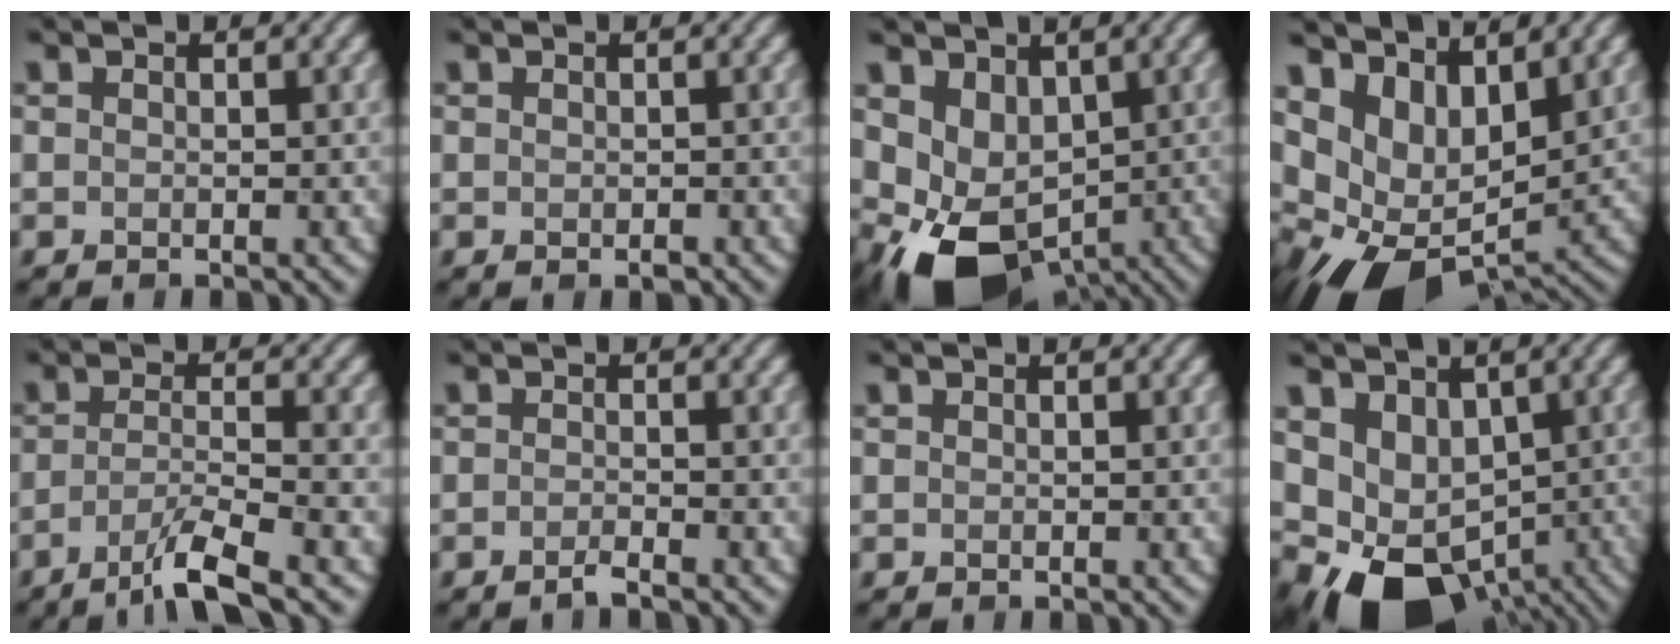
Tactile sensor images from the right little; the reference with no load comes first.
{"total": 0.6, "force": [-0.3, 0.2, 0.5], "torque": [-0.009, 0.001, -0.003]}
{"total": 8.1, "force": [-1.4, 5.7, 5.6], "torque": [-0.115, -0.032, -0.010]}
{"total": 11.1, "force": [1.7, 7.1, 8.3], "torque": [-0.148, -0.028, 0.048]}
{"total": 5.1, "force": [-3.0, 0.8, 4.0], "torque": [-0.066, 0.001, -0.065]}
{"total": 1.4, "force": [-0.9, 0.3, 1.0], "torque": [-0.015, 0.000, -0.025]}
{"total": 0.0}
{"total": 9.6, "force": [-2.6, 6.9, 6.1], "torque": [-0.100, -0.031, -0.021]}